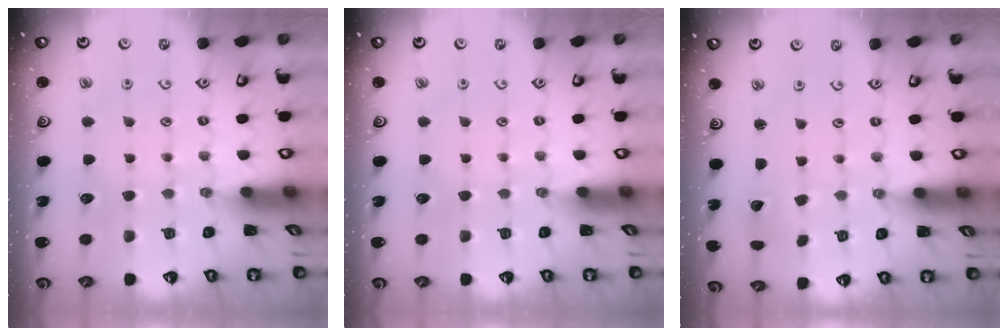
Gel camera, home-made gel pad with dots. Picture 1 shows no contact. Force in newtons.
{"total": 0.0}
{"total": 2.6, "press": 2.6, "slide": 0.2}